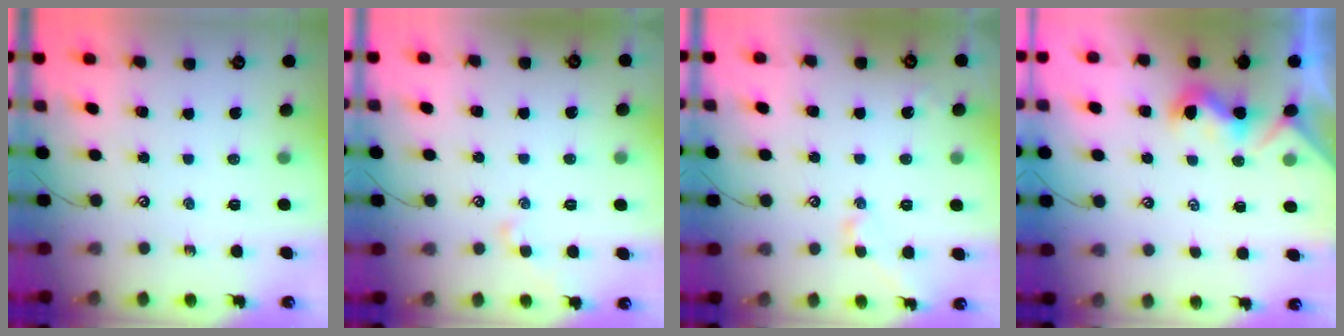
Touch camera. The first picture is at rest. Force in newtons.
{"total": 1.3, "press": 1.2, "slide": 0.5}
{"total": 1.2, "press": 0.9, "slide": 0.7}
{"total": 0.7, "press": 0.5, "slide": 0.4}